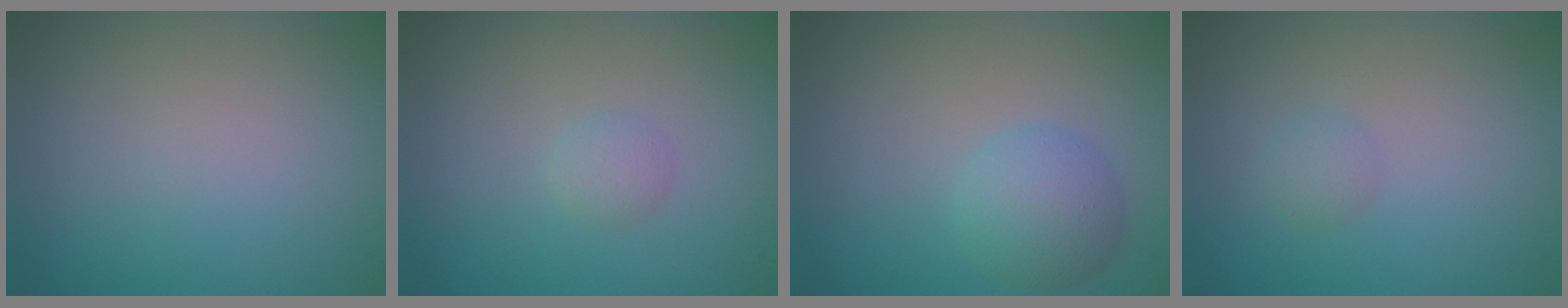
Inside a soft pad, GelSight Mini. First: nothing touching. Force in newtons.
{"total": 1.2, "press": 1.2, "slide": 0.1}
{"total": 3.5, "press": 3.5, "slide": 0.2}
{"total": 1.1, "press": 1.1, "slide": 0.0}